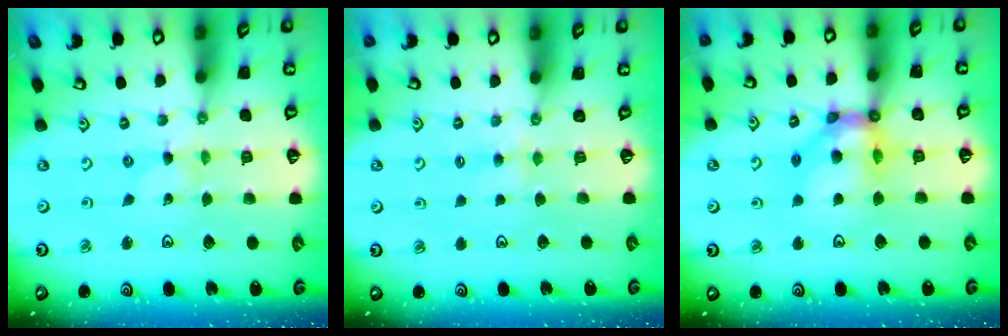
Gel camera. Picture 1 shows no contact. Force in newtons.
{"total": 2.8, "press": 2.7, "slide": 0.6}
{"total": 12.0, "press": 11.9, "slide": 1.6}